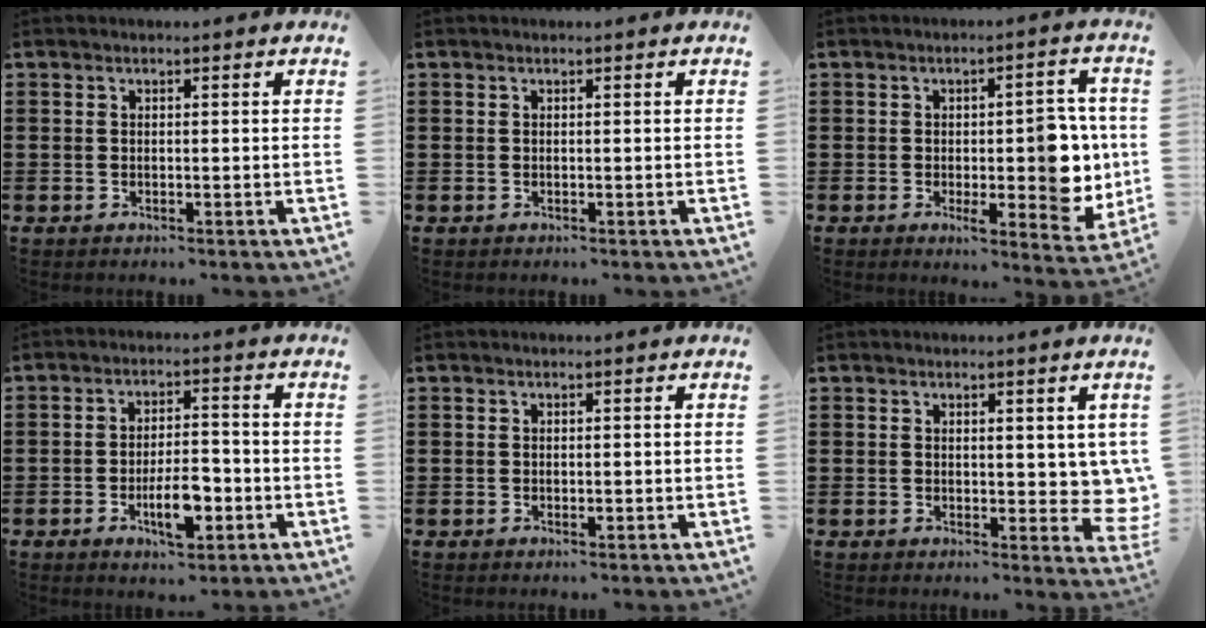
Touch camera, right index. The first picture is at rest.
{"total": 0.0}
{"total": 9.0, "force": [-0.4, 4.0, 8.1], "torque": [-0.099, -0.008, -0.006]}
{"total": 6.7, "force": [-2.6, 2.5, 5.7], "torque": [-0.104, 0.004, -0.047]}
{"total": 0.0}
{"total": 4.1, "force": [1.9, 2.4, 2.8], "torque": [-0.028, -0.009, 0.030]}